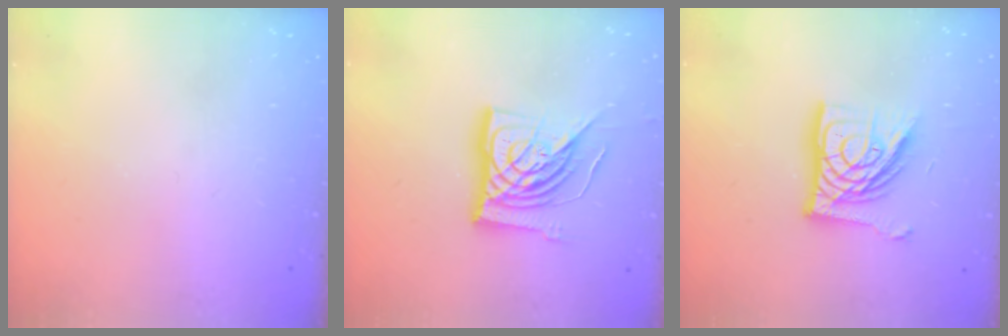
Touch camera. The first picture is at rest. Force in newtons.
{"total": 18.6, "press": 18.5, "slide": 2.2}
{"total": 17.3, "press": 17.3, "slide": 1.7}